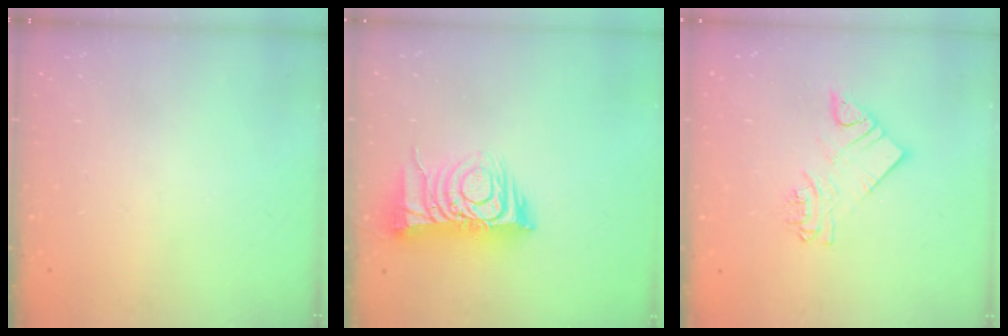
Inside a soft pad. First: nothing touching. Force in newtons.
{"total": 12.2, "press": 12.1, "slide": 1.3}
{"total": 6.1, "press": 6.1, "slide": 0.3}